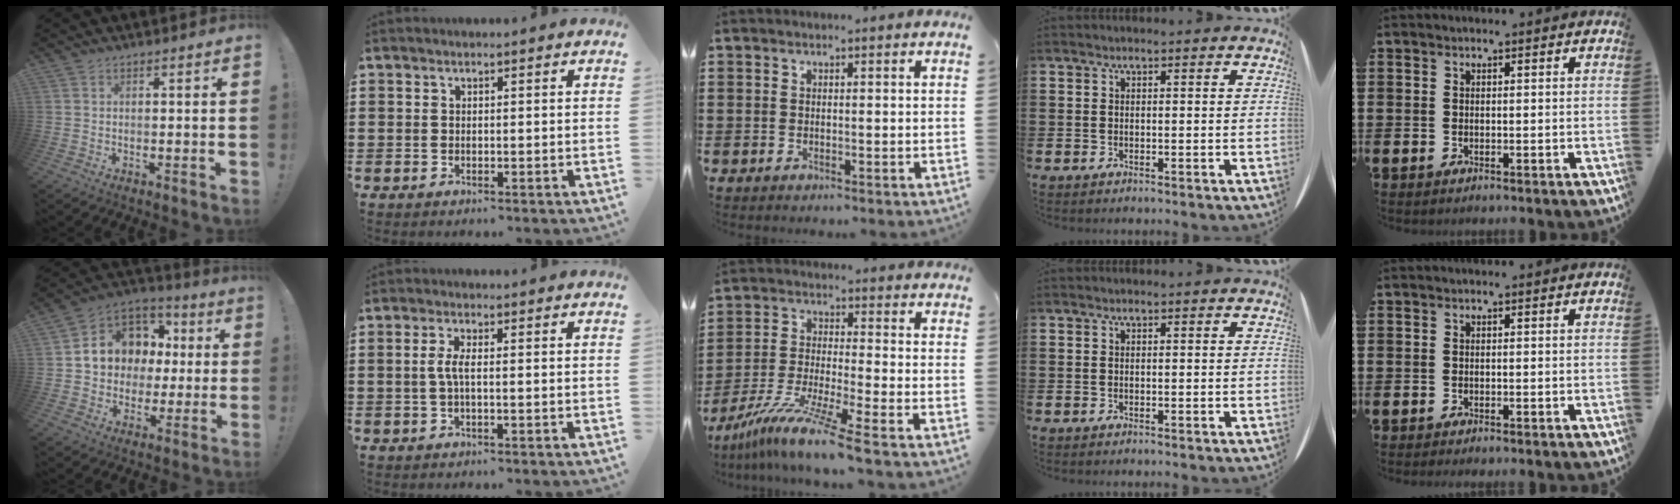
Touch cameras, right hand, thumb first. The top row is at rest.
{"thumb": {"total": 11.7, "force": [1.6, 10.5, 4.8], "torque": [-0.059, -0.008, 0.042]}, "index": {"total": 2.8, "force": [-0.3, 0.6, 2.7], "torque": [-0.066, -0.004, -0.012]}, "middle": {"total": 9.3, "force": [-7.4, -0.5, 5.5], "torque": [-0.111, -0.010, -0.148]}}